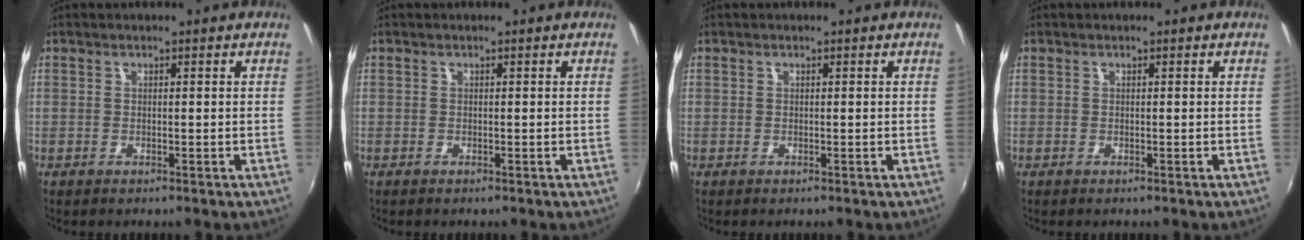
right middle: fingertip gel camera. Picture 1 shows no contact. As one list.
[{"total": 0.0}, {"total": 0.0}, {"total": 0.0}]